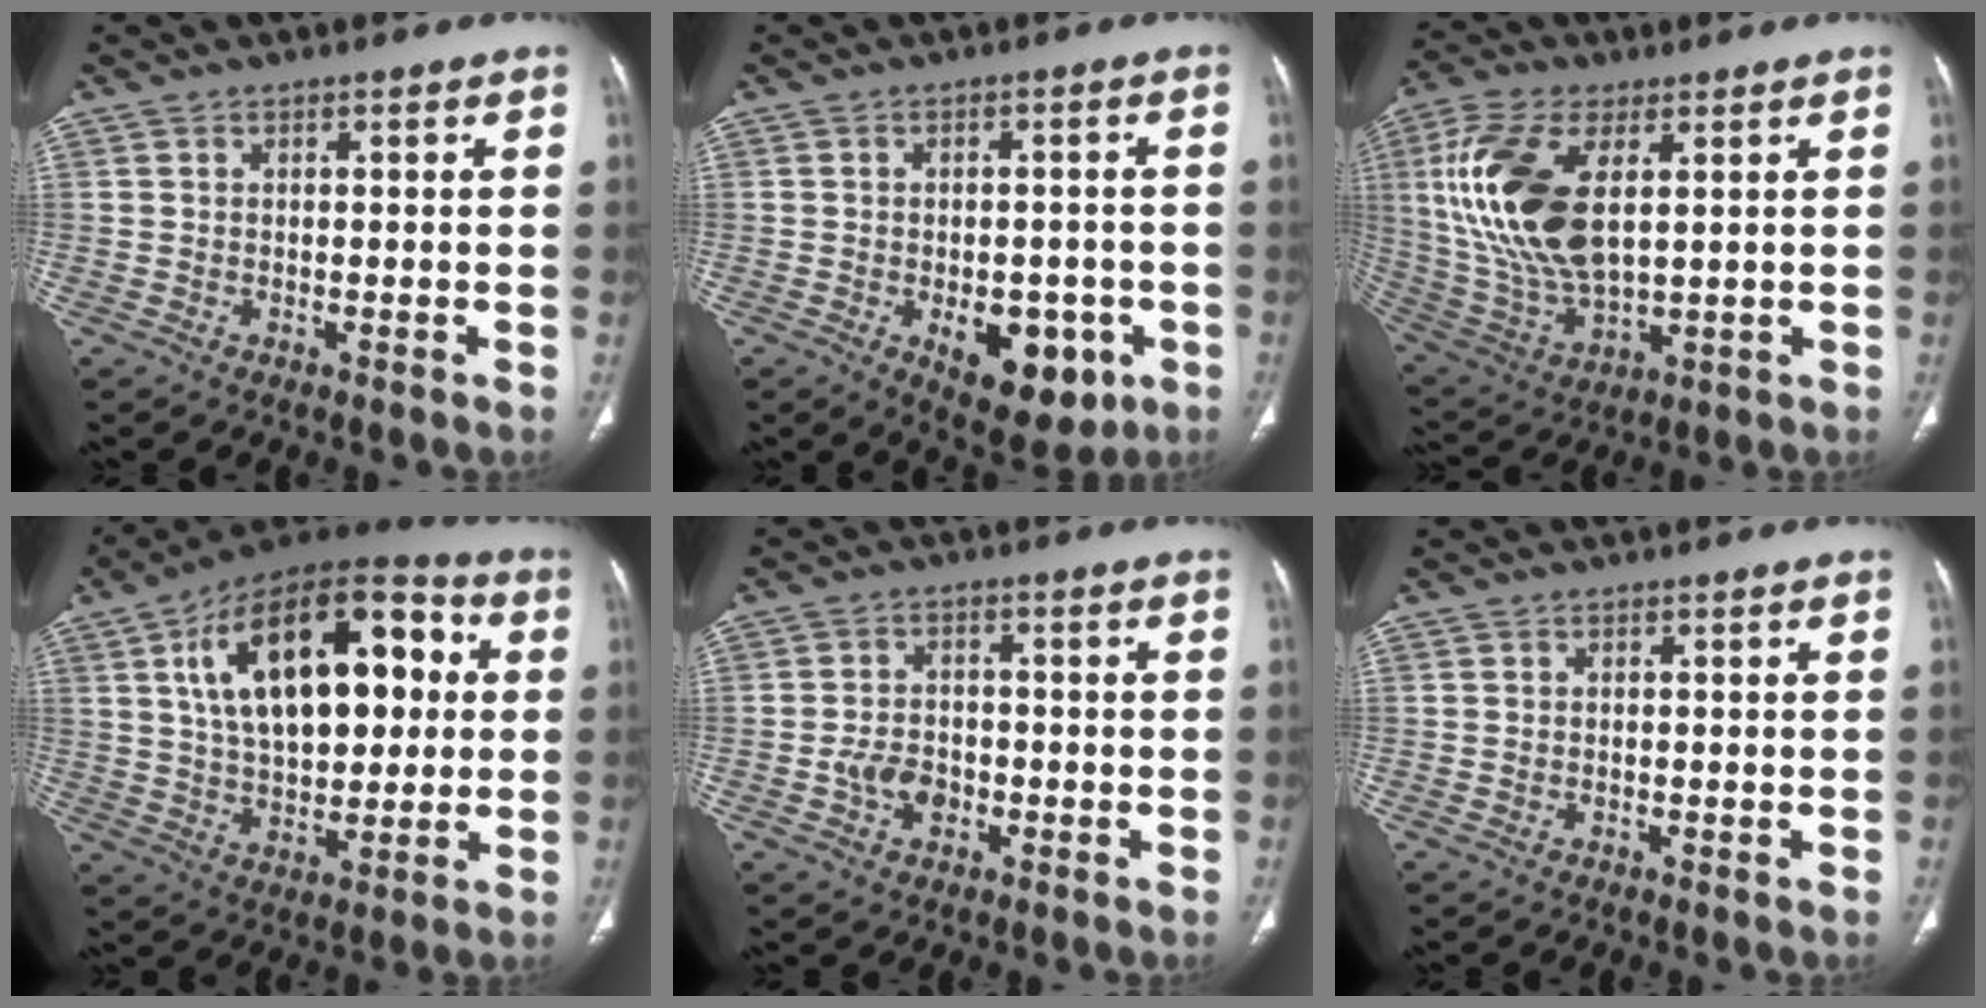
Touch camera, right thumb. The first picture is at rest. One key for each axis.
{"total": 11.2, "fx": -4.0, "fy": 6.4, "fz": 8.3, "tx": -0.079, "ty": 0.008, "tz": -0.039}
{"total": 19.1, "fx": 4.3, "fy": 9.7, "fz": 15.9, "tx": -0.339, "ty": -0.014, "tz": 0.089}
{"total": 25.2, "fx": 5.6, "fy": 13.4, "fz": 20.6, "tx": -0.302, "ty": 0.018, "tz": 0.085}
{"total": 5.2, "fx": -1.7, "fy": 3.7, "fz": 3.2, "tx": -0.045, "ty": 0.015, "tz": -0.030}
{"total": 0.0}